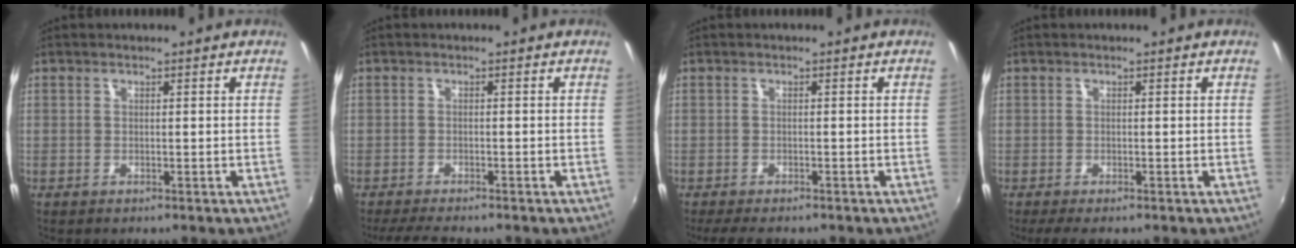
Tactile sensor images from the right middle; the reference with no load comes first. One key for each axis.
{"total": 5.2, "fx": -4.5, "fy": 0.7, "fz": 2.5, "tx": -0.058, "ty": -0.020, "tz": -0.076}
{"total": 5.0, "fx": -4.0, "fy": 1.5, "fz": 2.6, "tx": -0.056, "ty": -0.023, "tz": -0.067}
{"total": 2.9, "fx": -2.1, "fy": 0.8, "fz": 1.8, "tx": -0.034, "ty": -0.016, "tz": -0.031}